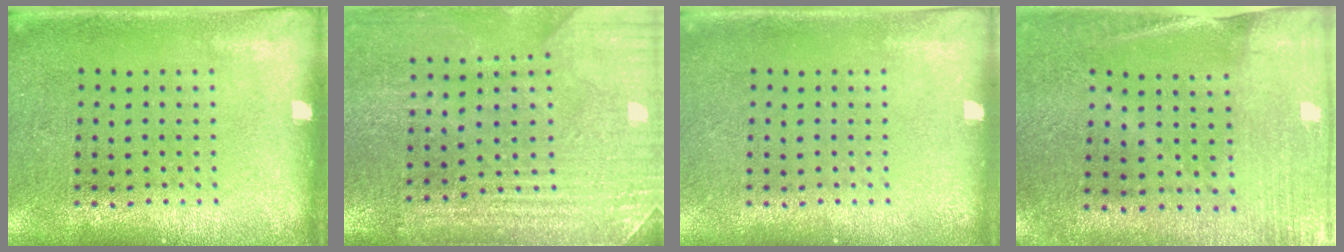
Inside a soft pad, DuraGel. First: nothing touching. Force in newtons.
{"total": 3.4, "press": 3.4, "slide": 0.3}
{"total": 0.0}
{"total": 0.5, "press": 0.5, "slide": 0.0}